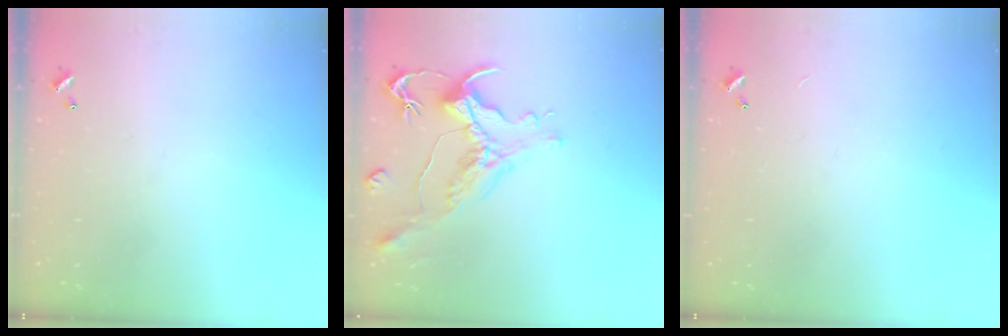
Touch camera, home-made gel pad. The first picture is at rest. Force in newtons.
{"total": 1.8, "press": 1.4, "slide": 1.2}
{"total": 0.9, "press": 0.9, "slide": 0.2}